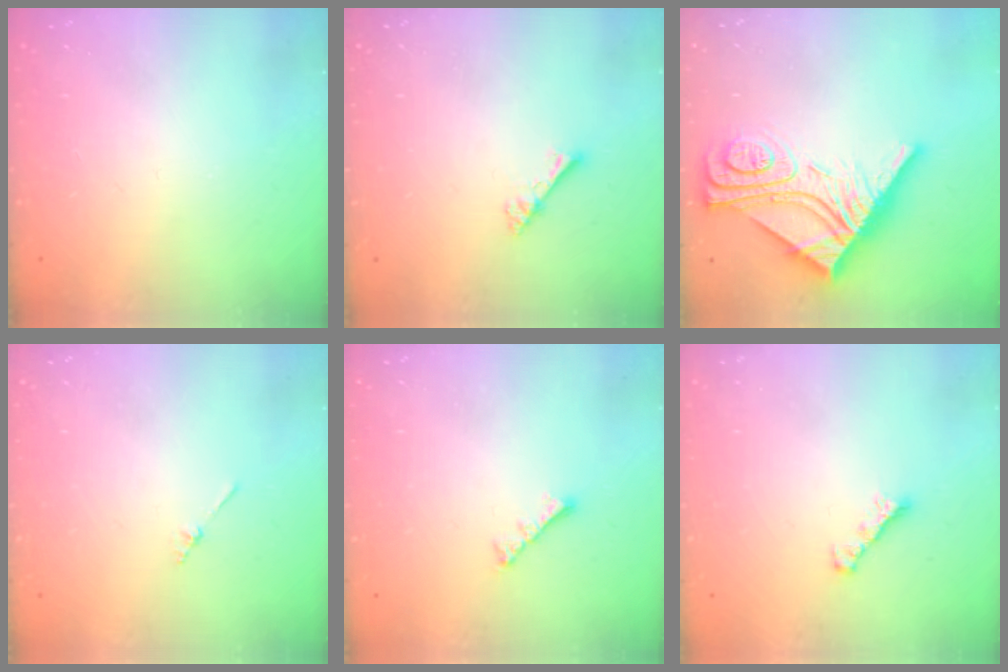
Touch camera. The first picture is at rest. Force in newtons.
{"total": 2.7, "press": 2.7, "slide": 0.2}
{"total": 14.7, "press": 14.7, "slide": 1.3}
{"total": 1.3, "press": 1.3, "slide": 0.3}
{"total": 3.0, "press": 3.0, "slide": 0.5}
{"total": 1.6, "press": 1.4, "slide": 0.6}